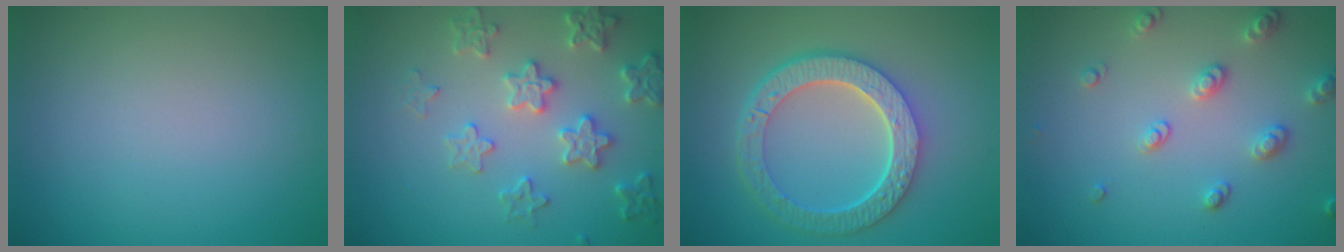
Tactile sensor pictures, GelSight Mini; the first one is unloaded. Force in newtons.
{"total": 4.0, "press": 3.8, "slide": 1.2}
{"total": 6.4, "press": 4.9, "slide": 4.0}
{"total": 2.7, "press": 2.7, "slide": 0.5}